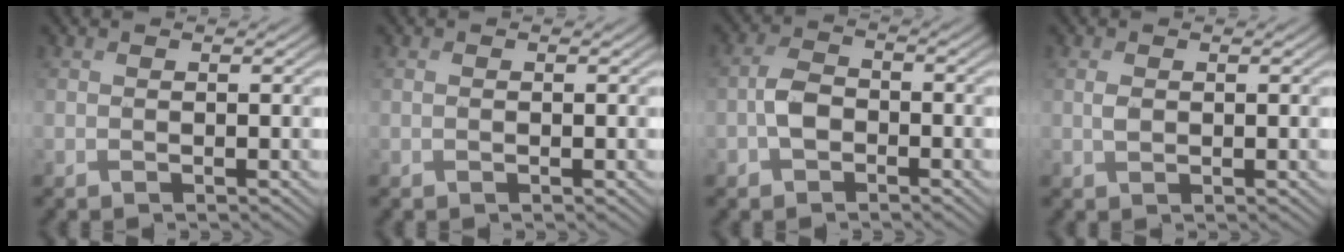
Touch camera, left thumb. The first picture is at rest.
{"total": 0.5, "force": [0.4, -0.3, 0.0], "torque": [0.001, 0.004, 0.008]}
{"total": 2.8, "force": [-0.9, 1.9, 1.9], "torque": [-0.039, 0.011, -0.028]}
{"total": 1.1, "force": [0.8, 0.3, 0.7], "torque": [-0.015, 0.005, 0.015]}